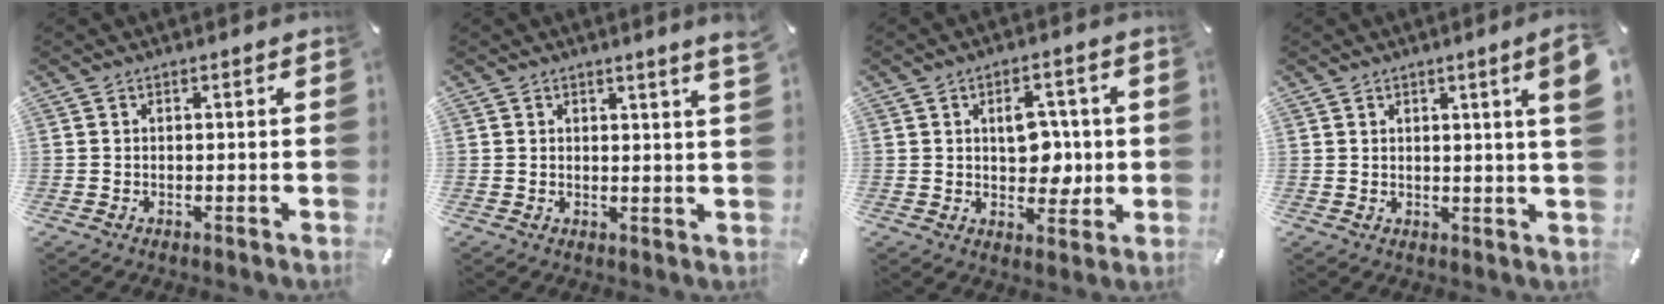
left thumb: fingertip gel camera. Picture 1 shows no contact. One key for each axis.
{"total": 2.3, "fx": 1.7, "fy": -0.2, "fz": 1.5, "tx": -0.032, "ty": -0.005, "tz": 0.031}
{"total": 8.0, "fx": 1.0, "fy": 5.6, "fz": 5.6, "tx": -0.067, "ty": -0.002, "tz": 0.011}
{"total": 5.1, "fx": 2.0, "fy": 0.0, "fz": 4.7, "tx": -0.074, "ty": -0.008, "tz": 0.029}